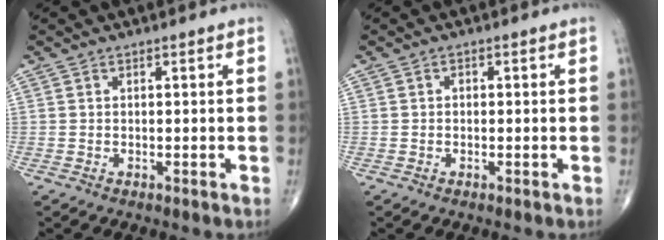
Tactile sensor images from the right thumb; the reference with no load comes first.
{"total": 0.6, "force": [-0.1, 0.5, 0.3], "torque": [-0.001, 0.002, -0.004]}